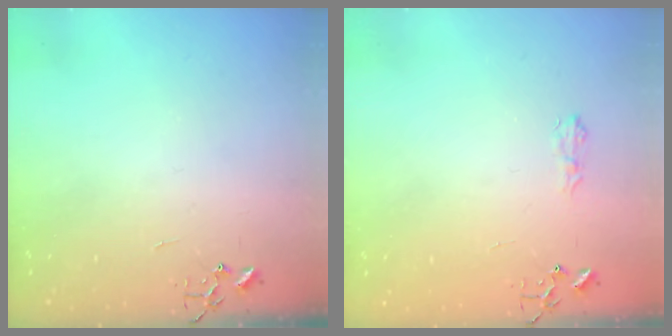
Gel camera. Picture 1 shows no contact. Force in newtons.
{"total": 5.8, "press": 5.8, "slide": 0.7}